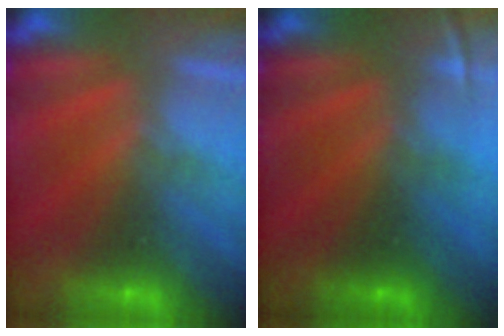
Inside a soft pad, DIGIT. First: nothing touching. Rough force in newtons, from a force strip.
{"total": 1.7}